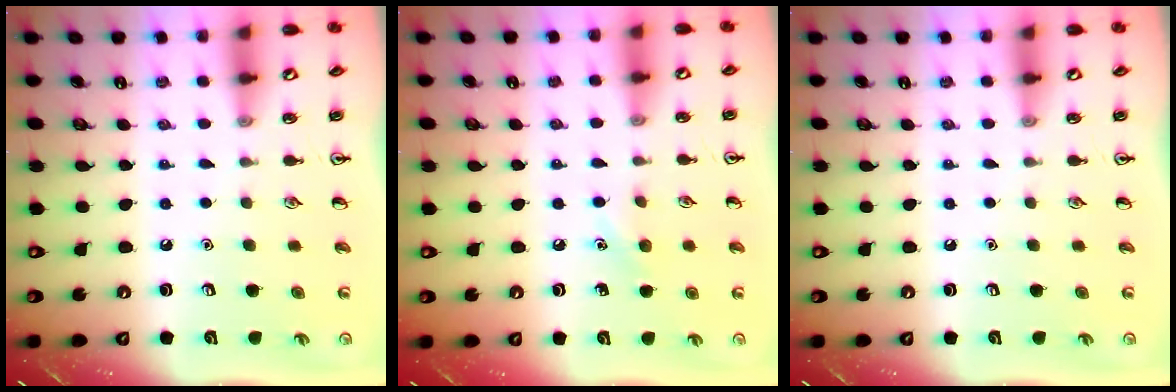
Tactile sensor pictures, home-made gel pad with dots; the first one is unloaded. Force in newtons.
{"total": 5.7, "press": 5.4, "slide": 1.9}
{"total": 0.0}